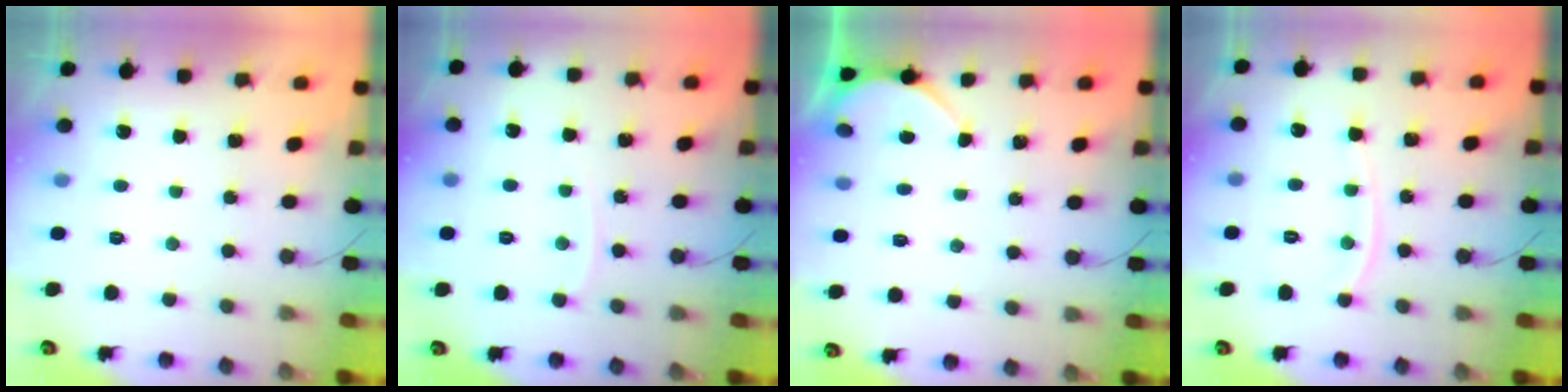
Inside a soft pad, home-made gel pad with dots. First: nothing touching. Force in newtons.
{"total": 2.9, "press": 2.9, "slide": 0.3}
{"total": 3.0, "press": 3.0, "slide": 0.2}
{"total": 7.1, "press": 7.0, "slide": 0.3}